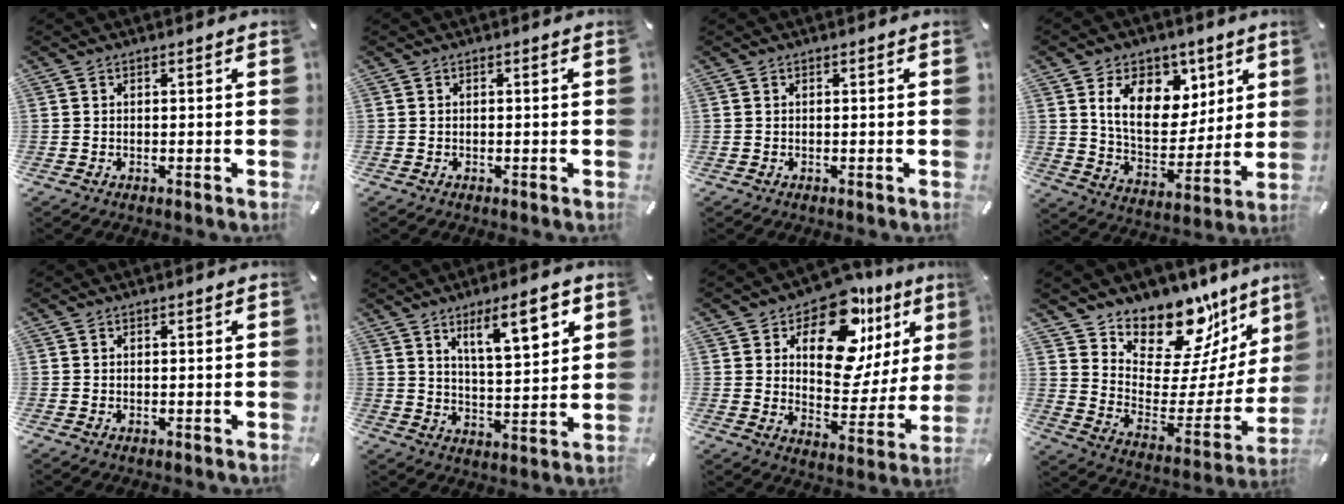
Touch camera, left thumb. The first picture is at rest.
{"total": 0.0}
{"total": 0.0}
{"total": 15.1, "force": [7.2, 10.7, 7.9], "torque": [-0.130, -0.030, 0.134]}
{"total": 0.0}
{"total": 12.0, "force": [7.2, 4.1, 8.7], "torque": [-0.122, -0.035, 0.118]}
{"total": 17.5, "force": [10.1, 10.3, 10.0], "torque": [-0.145, -0.072, 0.176]}
{"total": 16.6, "force": [14.2, 7.6, 4.0], "torque": [-0.062, -0.140, 0.246]}